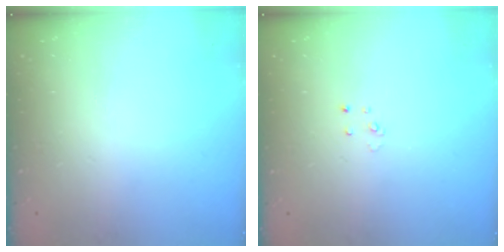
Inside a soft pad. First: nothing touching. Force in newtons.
{"total": 2.6, "press": 2.6, "slide": 0.3}